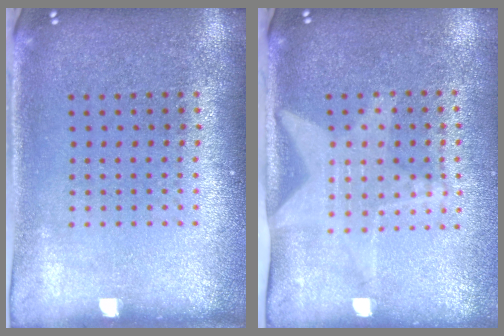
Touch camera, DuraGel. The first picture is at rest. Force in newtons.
{"total": 1.9, "press": 1.5, "slide": 1.1}